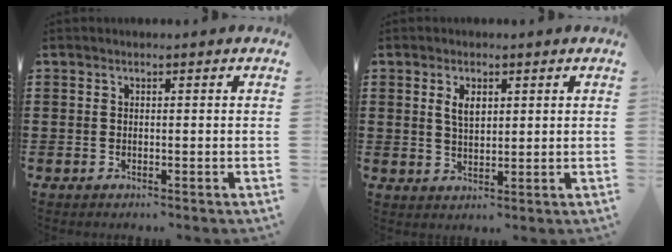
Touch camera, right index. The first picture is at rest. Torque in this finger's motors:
{"motor_torque": [0.61, 0.36, 0.36, 0.09]}